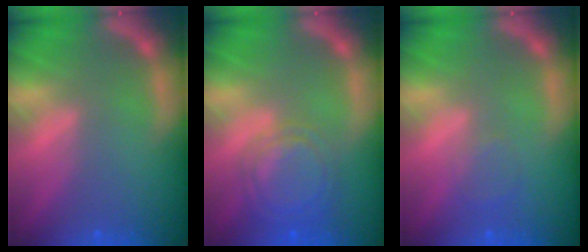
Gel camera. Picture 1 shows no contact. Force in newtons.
{"total": 6.0}
{"total": 1.5}